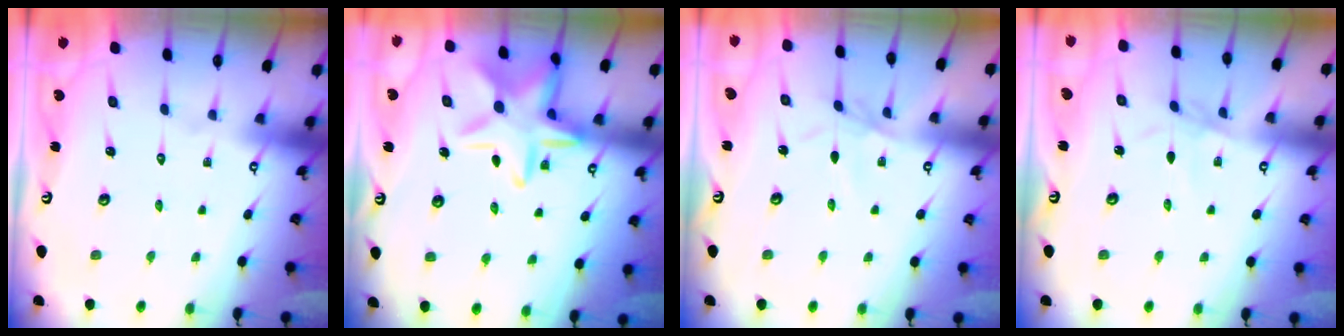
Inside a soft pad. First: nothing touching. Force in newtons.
{"total": 14.9, "press": 14.9, "slide": 0.6}
{"total": 2.5, "press": 2.5, "slide": 0.6}
{"total": 2.2, "press": 2.1, "slide": 0.3}